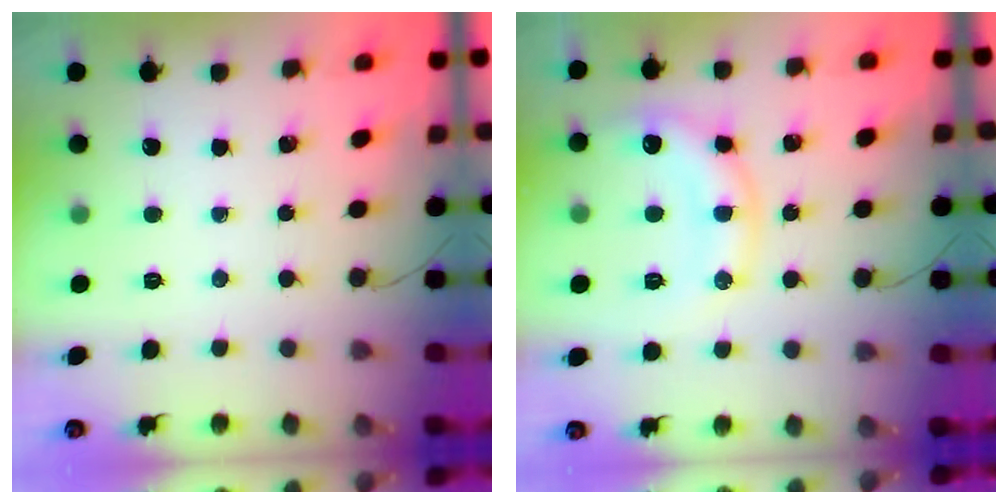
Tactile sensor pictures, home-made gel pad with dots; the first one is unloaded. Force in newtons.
{"total": 13.2, "press": 13.2, "slide": 0.8}